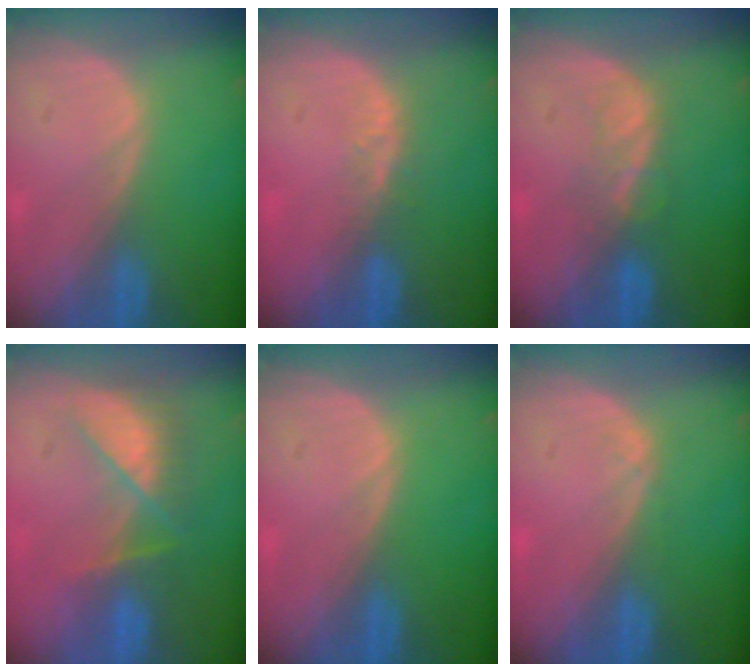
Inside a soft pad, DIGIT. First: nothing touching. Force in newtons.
{"total": 2.4, "press": 1.8, "slide": 1.5}
{"total": 3.3, "press": 3.3, "slide": 0.5}
{"total": 7.8, "press": 7.0, "slide": 3.4}
{"total": 0.0}
{"total": 0.7, "press": 0.6, "slide": 0.2}